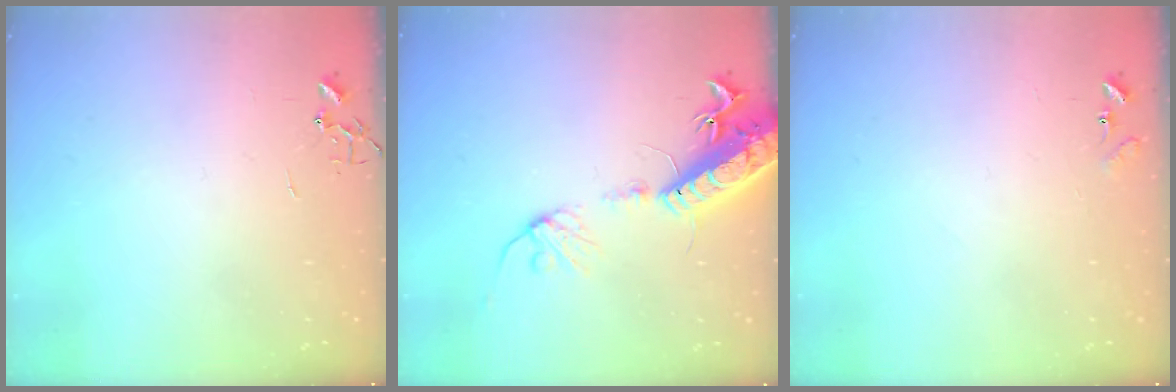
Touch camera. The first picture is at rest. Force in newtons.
{"total": 16.6, "press": 16.2, "slide": 3.8}
{"total": 7.7, "press": 7.6, "slide": 0.6}